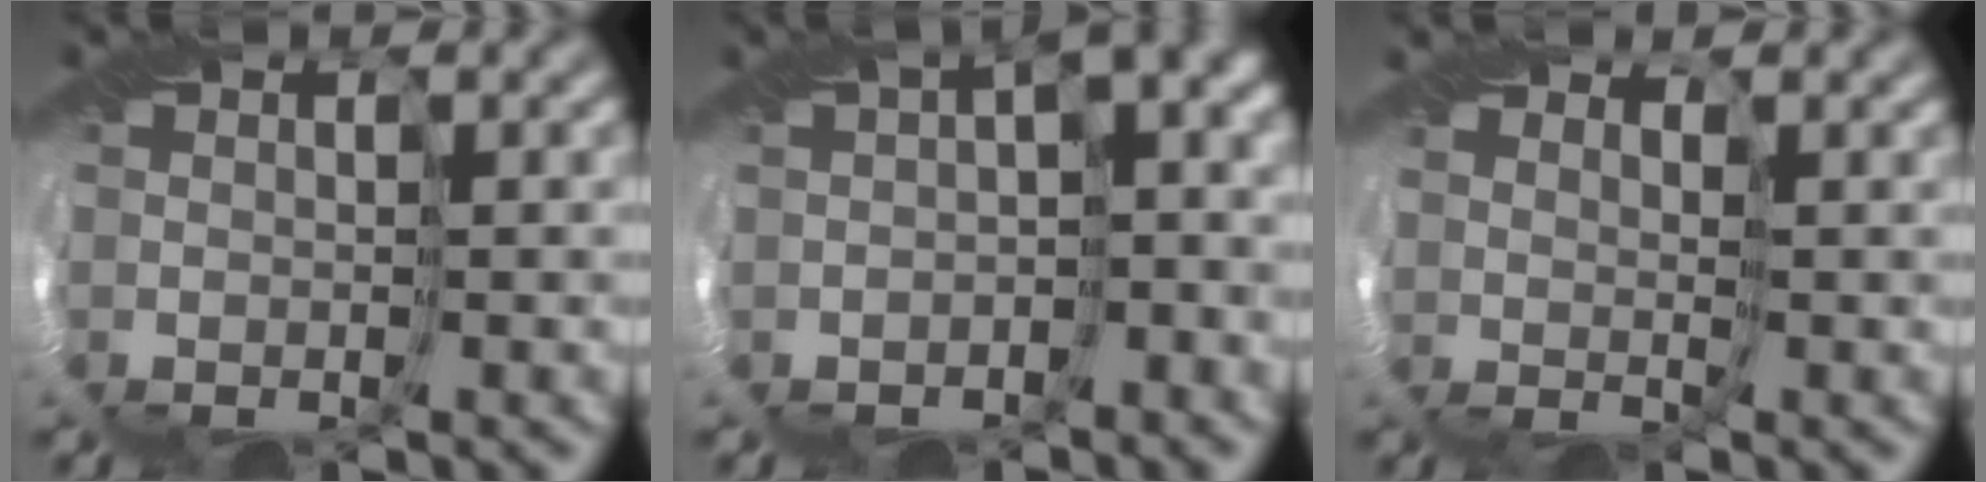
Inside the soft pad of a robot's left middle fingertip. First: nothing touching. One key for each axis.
{"total": 7.2, "fx": 0.1, "fy": 3.4, "fz": 6.4, "tx": -0.083, "ty": 0.005, "tz": -0.008}
{"total": 2.5, "fx": 1.7, "fy": 0.9, "fz": 1.6, "tx": -0.037, "ty": 0.003, "tz": 0.030}